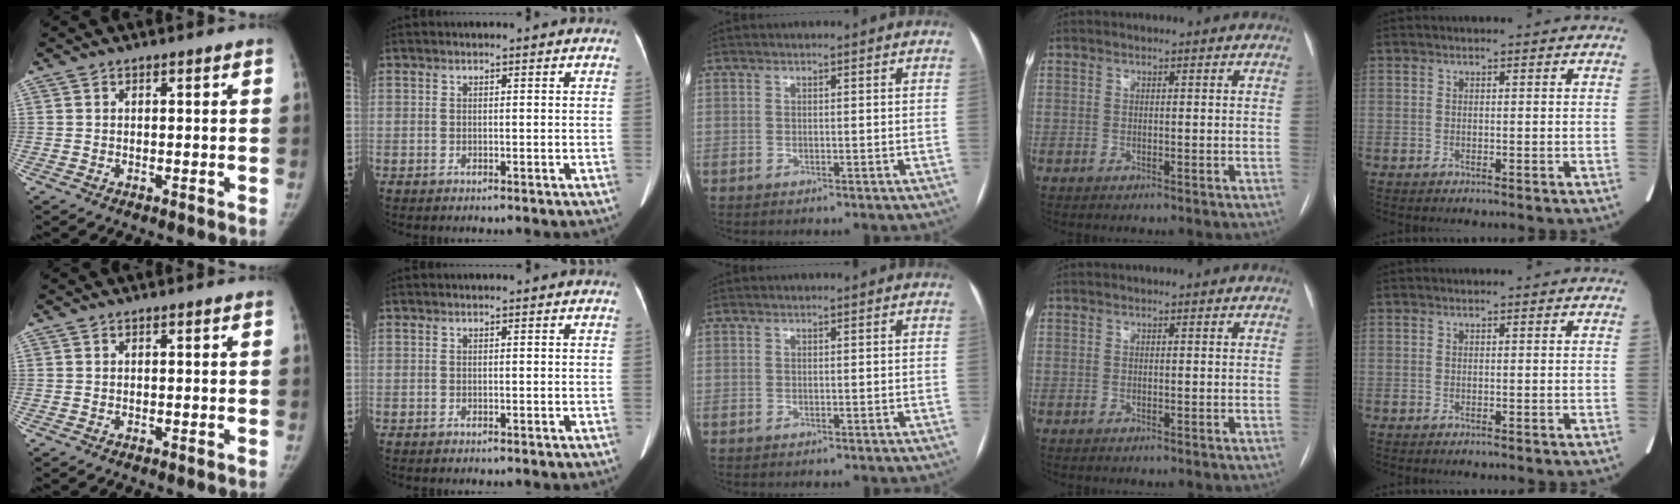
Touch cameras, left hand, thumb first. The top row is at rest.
{}